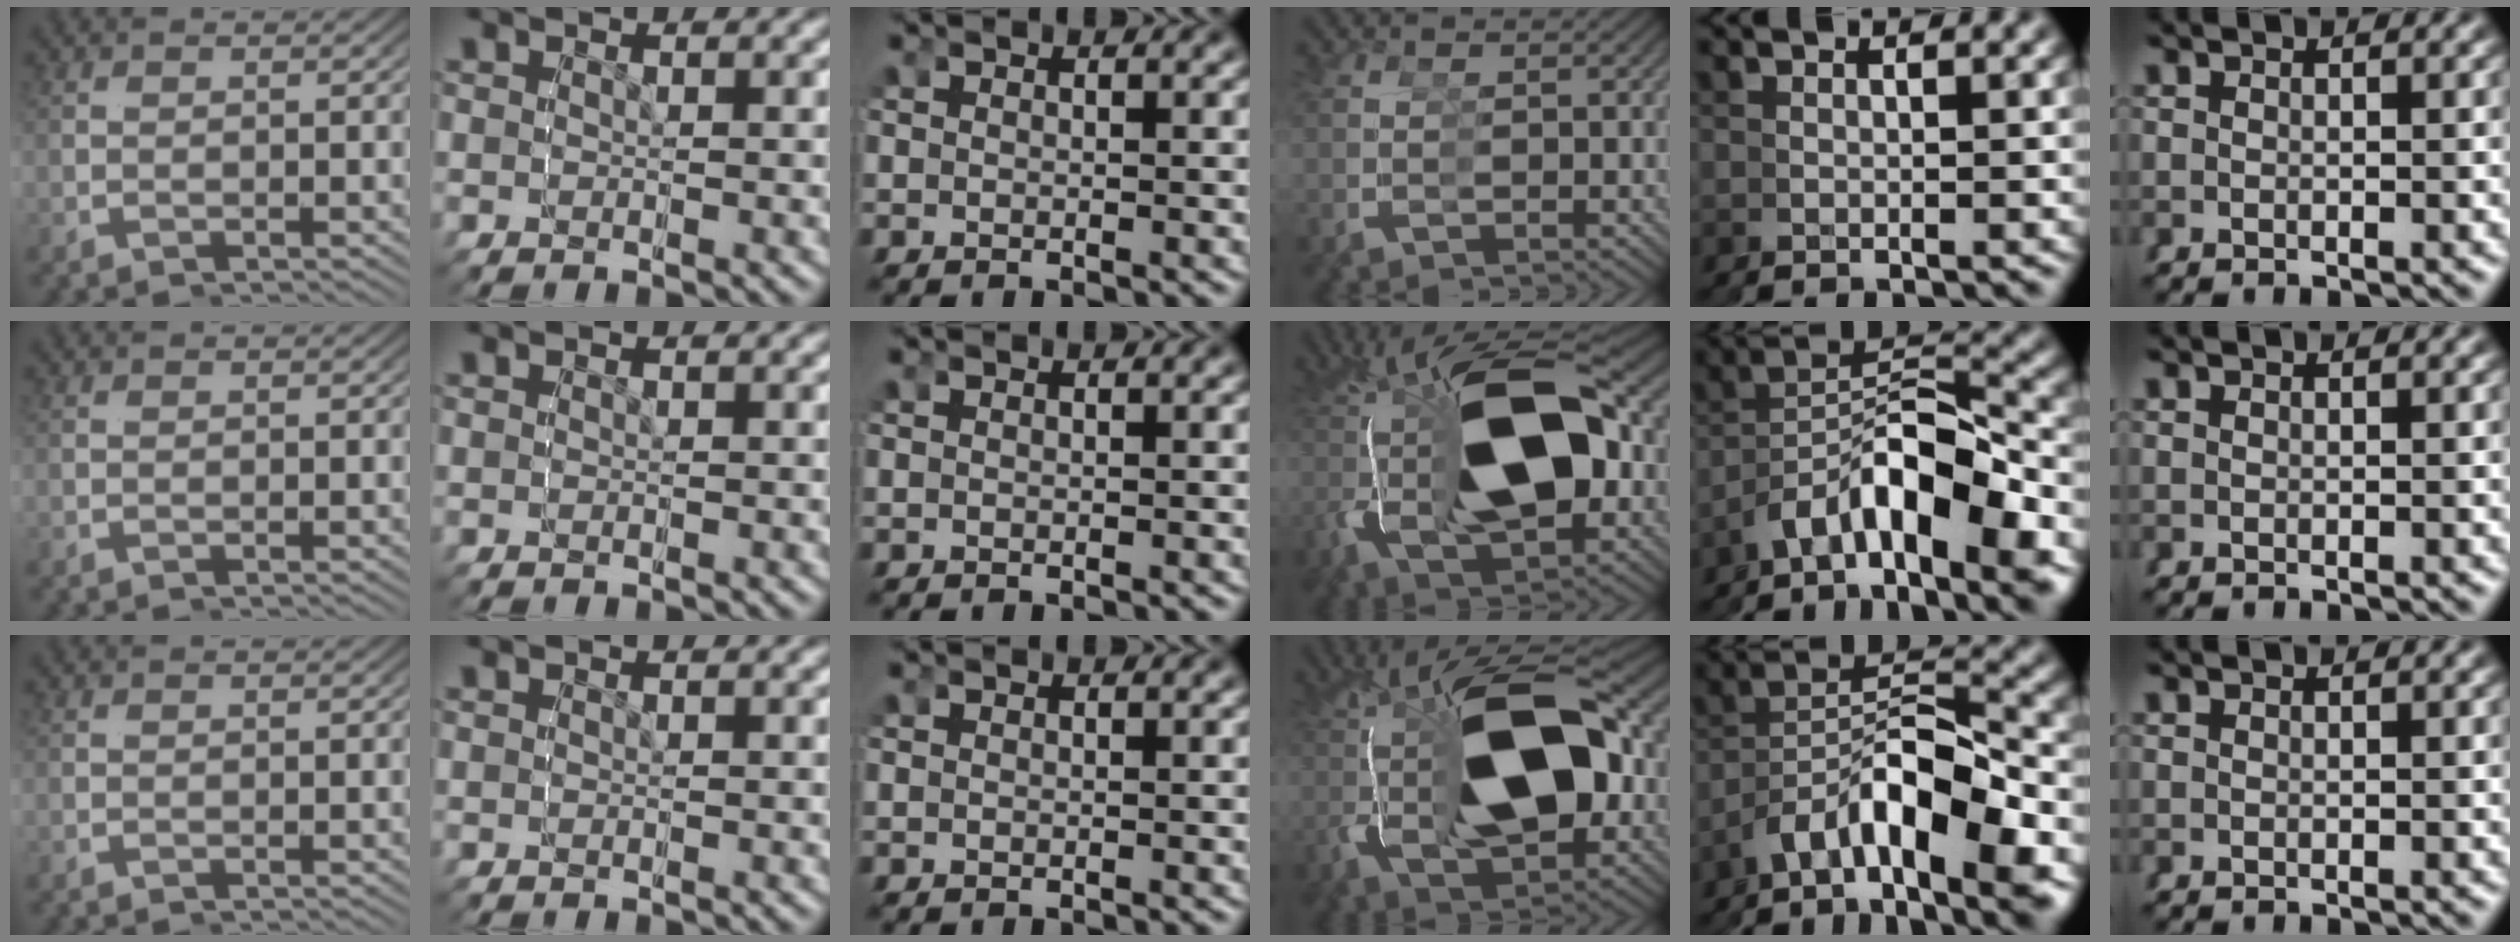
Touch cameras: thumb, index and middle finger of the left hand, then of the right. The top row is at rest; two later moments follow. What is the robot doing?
{"motion": "grasp_and_lifting", "object": "glasses"}